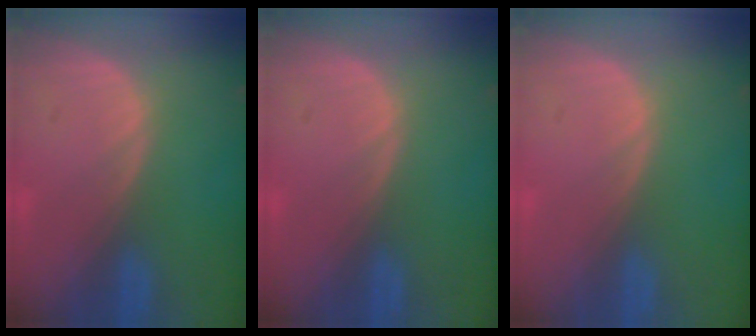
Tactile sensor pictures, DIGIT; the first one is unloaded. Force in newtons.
{"total": 0.0}
{"total": 0.0}